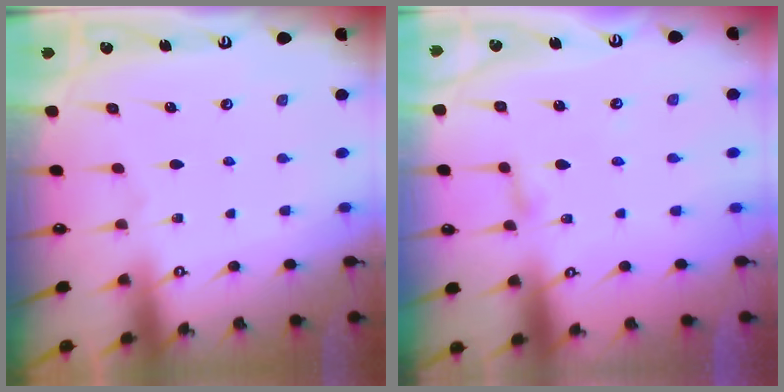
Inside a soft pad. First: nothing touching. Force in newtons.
{"total": 2.0, "press": 2.0, "slide": 0.2}